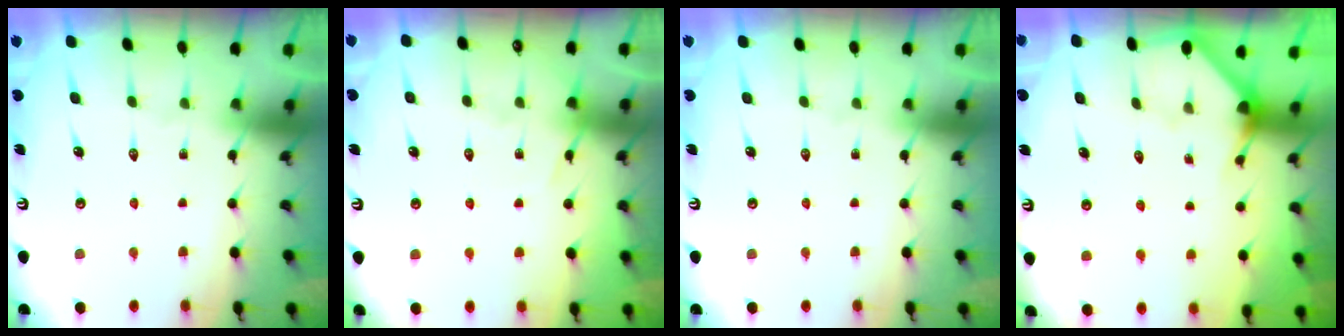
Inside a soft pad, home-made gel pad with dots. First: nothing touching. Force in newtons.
{"total": 4.9, "press": 4.9, "slide": 0.6}
{"total": 0.0}
{"total": 3.4, "press": 3.3, "slide": 0.4}